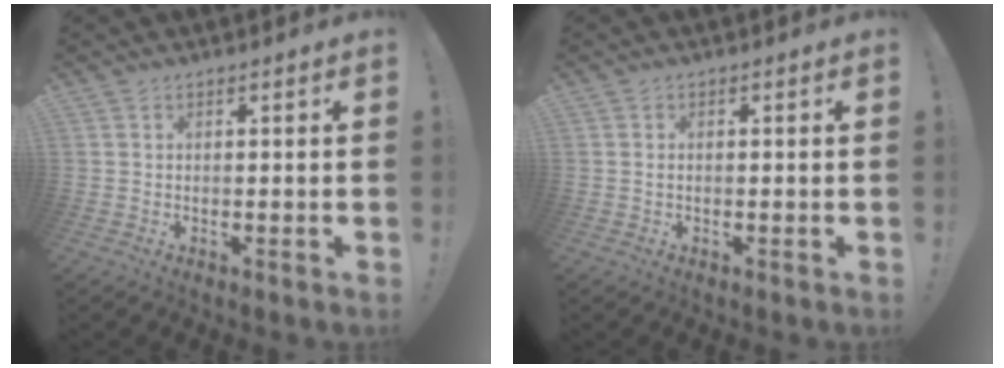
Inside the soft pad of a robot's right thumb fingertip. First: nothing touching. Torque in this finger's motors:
{"motor_torque": [-0.16, 0.04, -0.05, 0.18, -0.07]}